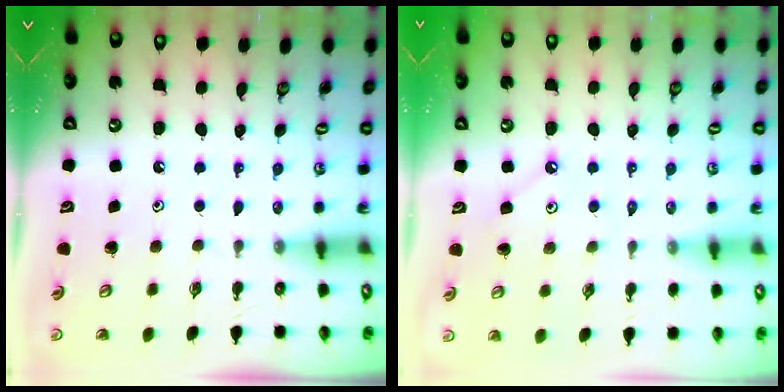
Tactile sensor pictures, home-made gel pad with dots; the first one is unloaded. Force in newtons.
{"total": 2.4, "press": 2.4, "slide": 0.4}